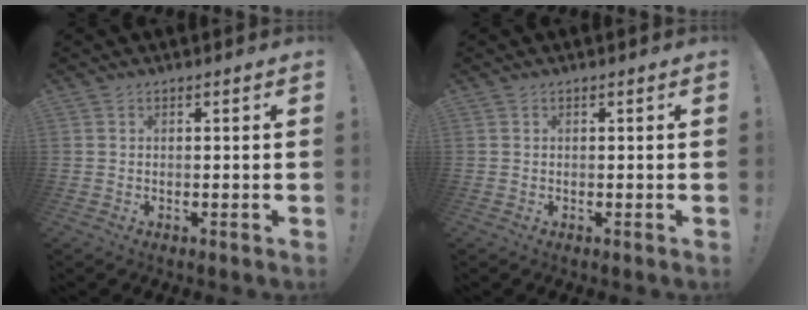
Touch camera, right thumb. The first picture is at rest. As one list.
[{"total": 0.0}]